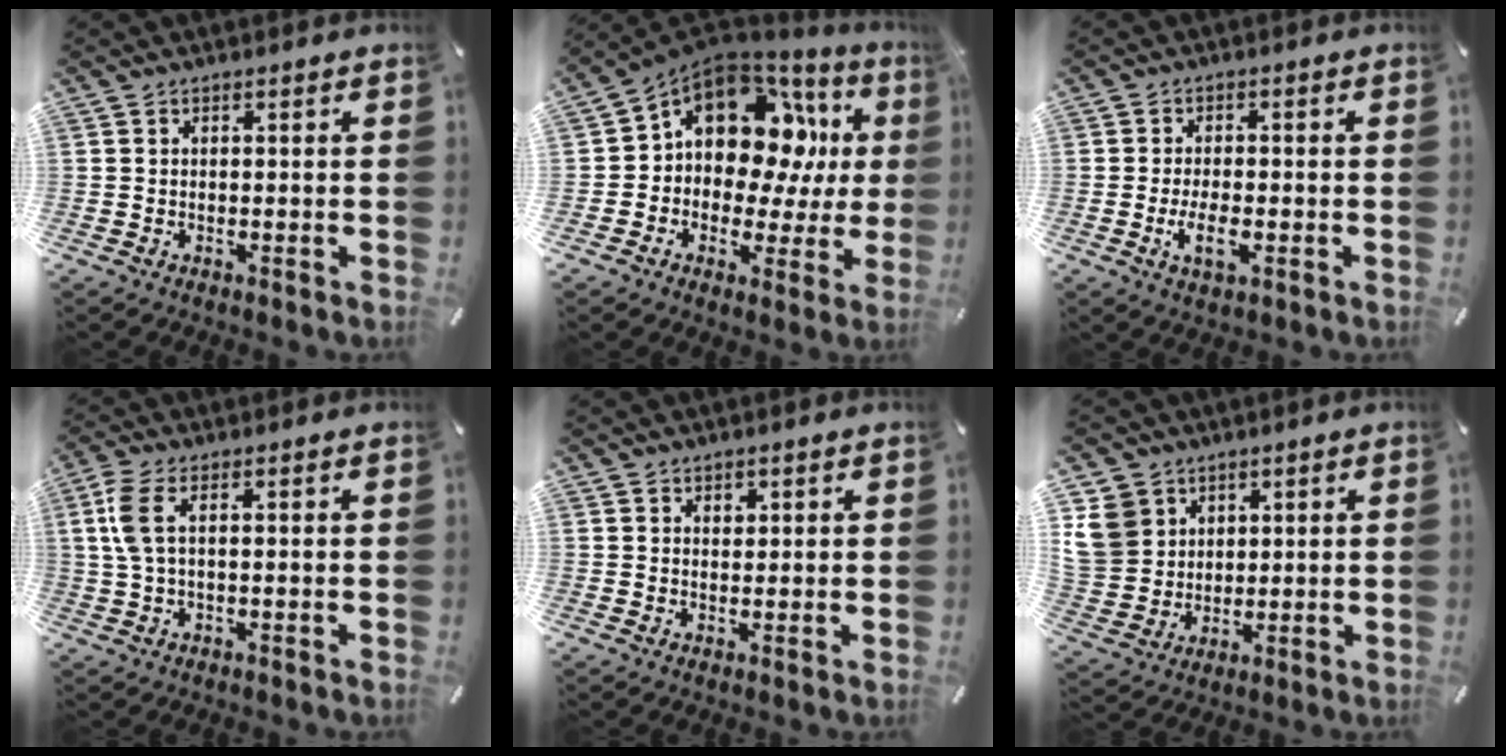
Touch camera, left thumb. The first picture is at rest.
{"total": 13.9, "force": [4.7, 10.0, 8.4], "torque": [-0.125, -0.038, 0.082]}
{"total": 5.7, "force": [-1.9, 2.7, 4.6], "torque": [-0.095, 0.002, -0.035]}
{"total": 5.4, "force": [0.8, 2.0, 5.0], "torque": [-0.125, -0.005, 0.007]}
{"total": 1.3, "force": [0.8, 1.0, 0.1], "torque": [0.007, -0.002, 0.014]}
{"total": 9.9, "force": [4.2, 8.7, 2.0], "torque": [-0.057, -0.015, 0.085]}